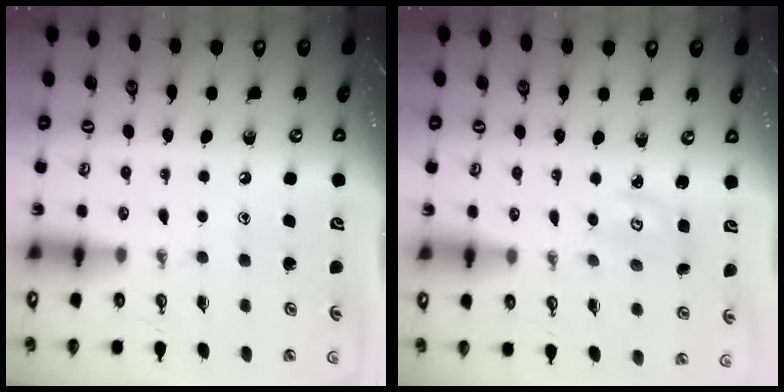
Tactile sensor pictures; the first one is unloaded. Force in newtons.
{"total": 3.1, "press": 3.1, "slide": 0.4}